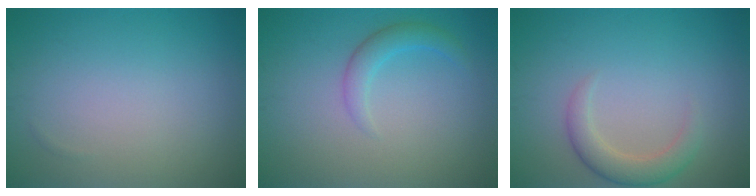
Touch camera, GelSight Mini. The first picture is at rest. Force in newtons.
{"total": 2.0, "press": 2.0, "slide": 0.2}
{"total": 2.7, "press": 2.7, "slide": 0.2}